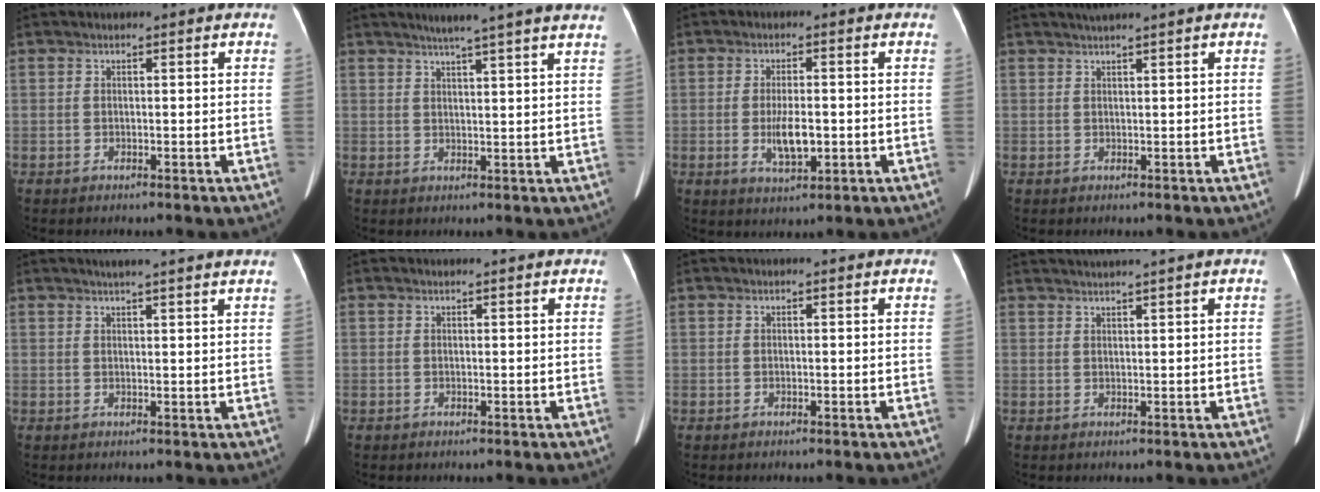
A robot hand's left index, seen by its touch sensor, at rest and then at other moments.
{"total": 10.5, "force": [8.8, -0.6, 5.7], "torque": [-0.077, 0.017, 0.096]}
{"total": 5.0, "force": [-1.1, 1.6, 4.6], "torque": [-0.091, -0.008, -0.016]}
{"total": 1.8, "force": [1.5, -0.5, 0.8], "torque": [-0.011, 0.015, 0.031]}
{"total": 7.3, "force": [6.3, -0.6, 3.7], "torque": [-0.049, 0.016, 0.068]}
{"total": 0.9, "force": [0.9, 0.1, 0.0], "torque": [-0.010, 0.011, 0.012]}
{"total": 0.6, "force": [0.6, 0.0, 0.2], "torque": [-0.006, 0.004, 0.006]}
{"total": 4.4, "force": [3.8, -1.4, 1.8], "torque": [-0.024, 0.018, 0.063]}